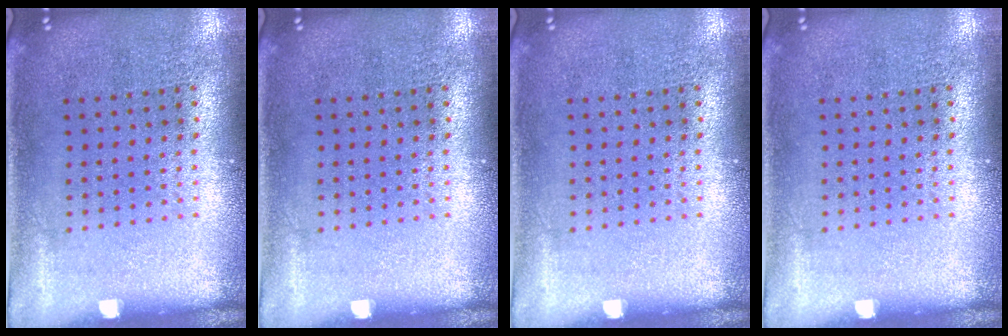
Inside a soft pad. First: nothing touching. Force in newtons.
{"total": 0.0}
{"total": 0.0}
{"total": 0.0}